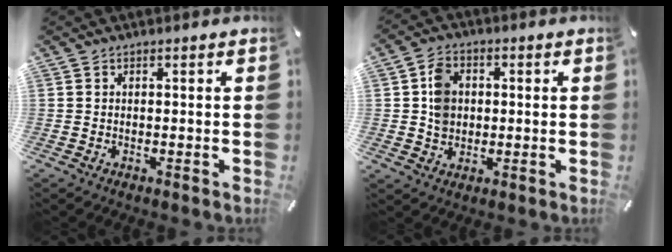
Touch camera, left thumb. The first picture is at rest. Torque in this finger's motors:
{"motor_torque": [1.23, 1.54, 0.62, -0.57, 0.29]}